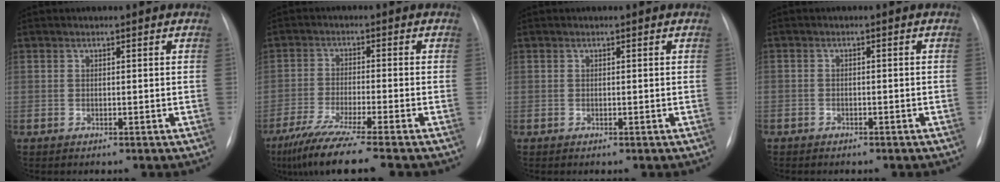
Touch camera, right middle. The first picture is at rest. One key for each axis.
{"total": 11.3, "fx": -8.6, "fy": -0.9, "fz": 7.1, "tx": -0.117, "ty": -0.037, "tz": -0.141}
{"total": 0.0}
{"total": 2.0, "fx": -1.5, "fy": 1.2, "fz": 0.5, "tx": -0.012, "ty": 0.005, "tz": -0.017}